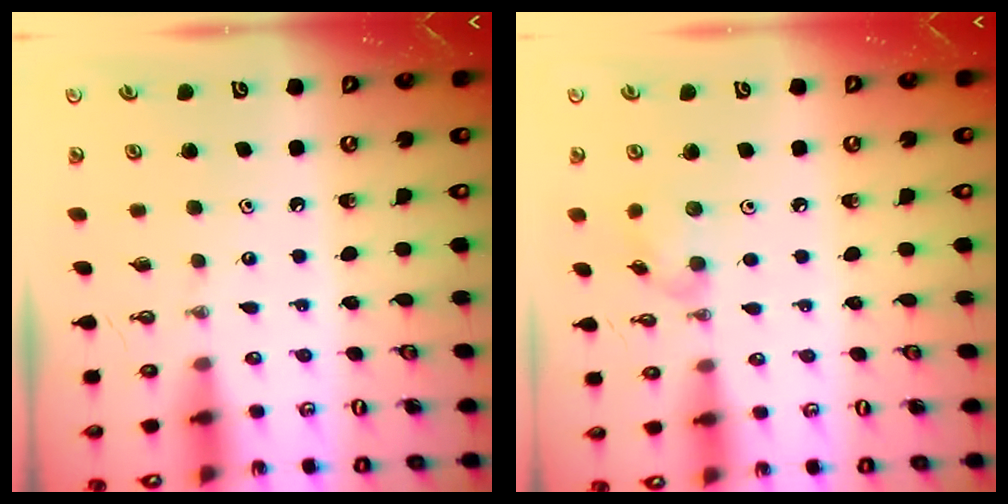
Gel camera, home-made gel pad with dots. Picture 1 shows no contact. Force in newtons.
{"total": 7.8, "press": 7.8, "slide": 0.2}